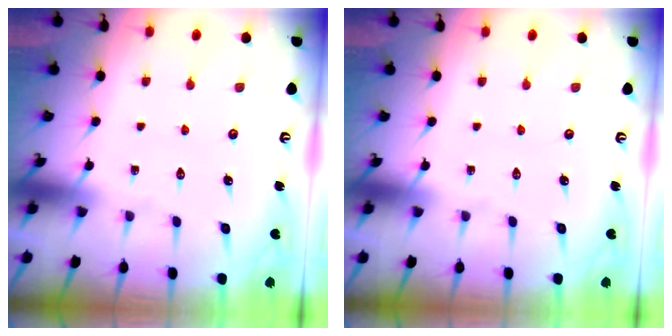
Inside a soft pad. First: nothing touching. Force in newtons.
{"total": 0.0}